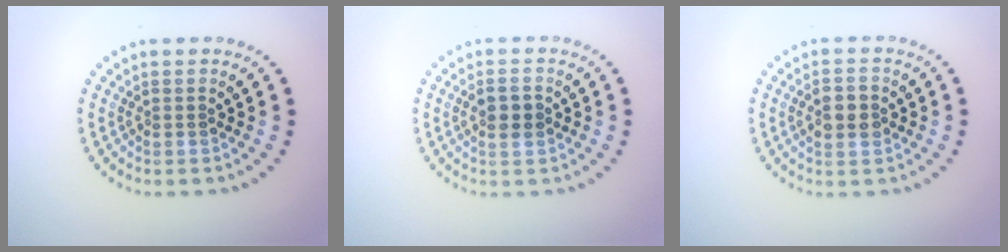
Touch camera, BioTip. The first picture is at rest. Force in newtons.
{"total": 2.2, "press": 2.2, "slide": 0.1}
{"total": 2.9, "press": 2.9, "slide": 0.1}